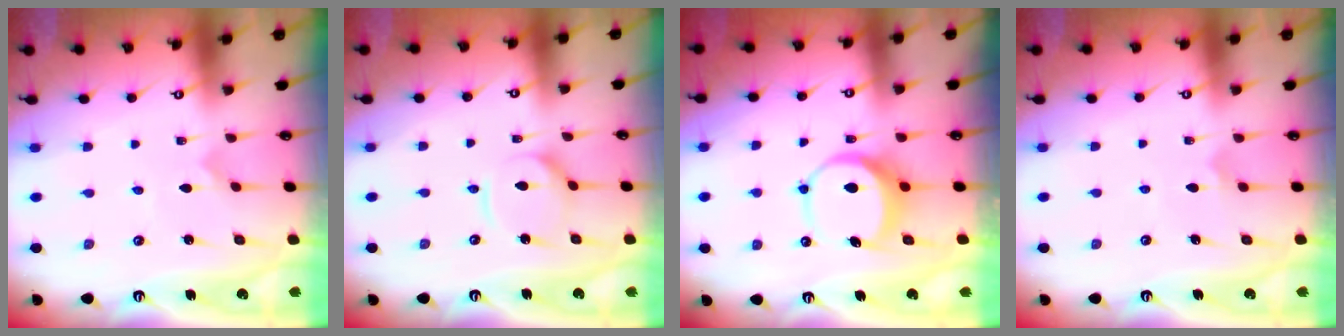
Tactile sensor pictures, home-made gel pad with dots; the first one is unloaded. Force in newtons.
{"total": 7.1, "press": 7.1, "slide": 0.7}
{"total": 8.0, "press": 8.0, "slide": 0.4}
{"total": 3.9, "press": 3.9, "slide": 0.5}